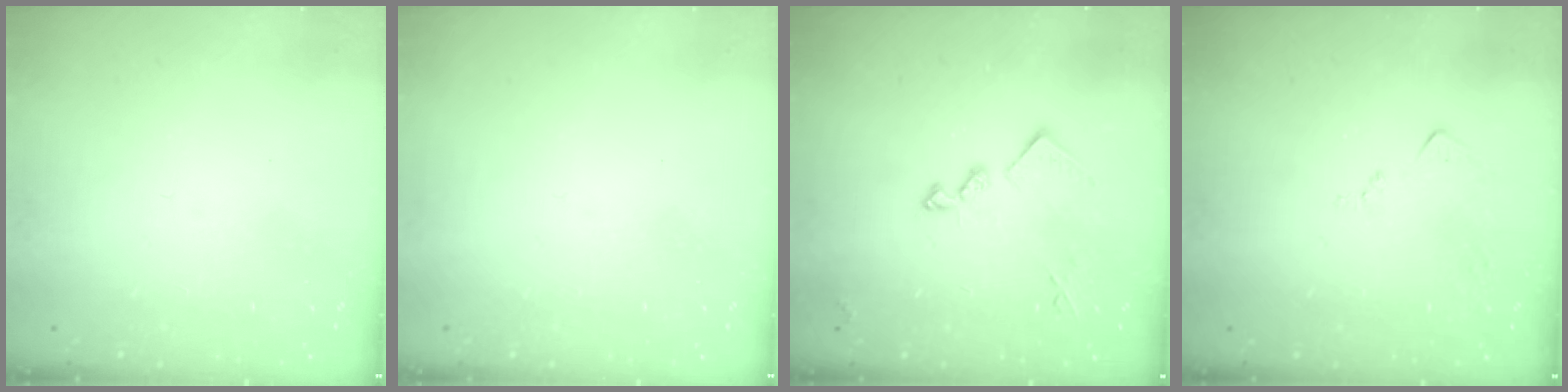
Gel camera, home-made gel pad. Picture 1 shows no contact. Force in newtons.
{"total": 0.0}
{"total": 11.0, "press": 11.0, "slide": 0.3}
{"total": 7.8, "press": 7.8, "slide": 0.5}